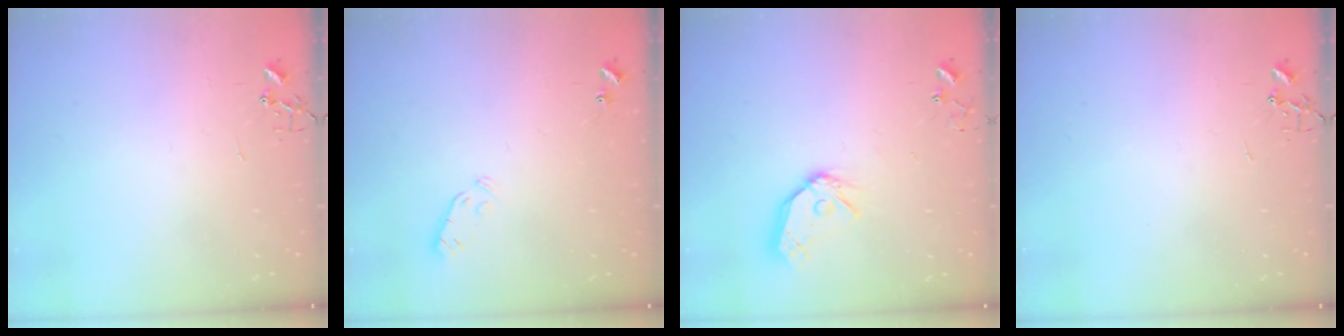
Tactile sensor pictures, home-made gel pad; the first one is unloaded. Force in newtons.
{"total": 3.1, "press": 3.0, "slide": 0.9}
{"total": 13.0, "press": 12.9, "slide": 1.6}
{"total": 0.0}